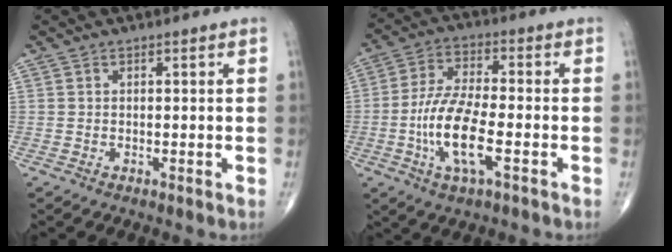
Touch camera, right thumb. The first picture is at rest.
{"total": 12.3, "force": [-3.6, 4.1, 11.0], "torque": [-0.230, 0.014, -0.070]}